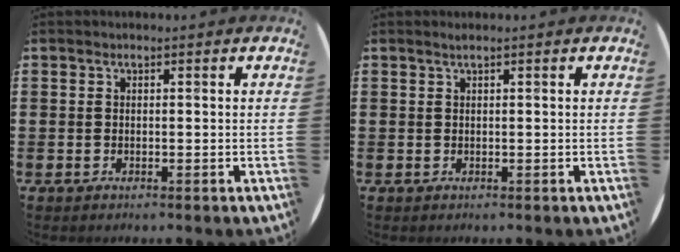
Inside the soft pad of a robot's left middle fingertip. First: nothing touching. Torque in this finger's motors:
{"motor_torque": [0.09, -0.06, 0.00, 0.00]}